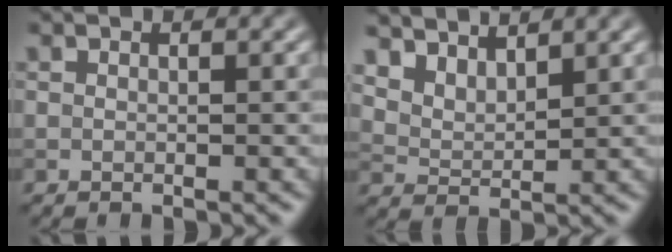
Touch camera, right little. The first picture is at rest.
{"total": 5.3, "force": [4.3, 2.2, 2.1], "torque": [-0.057, 0.005, 0.085]}